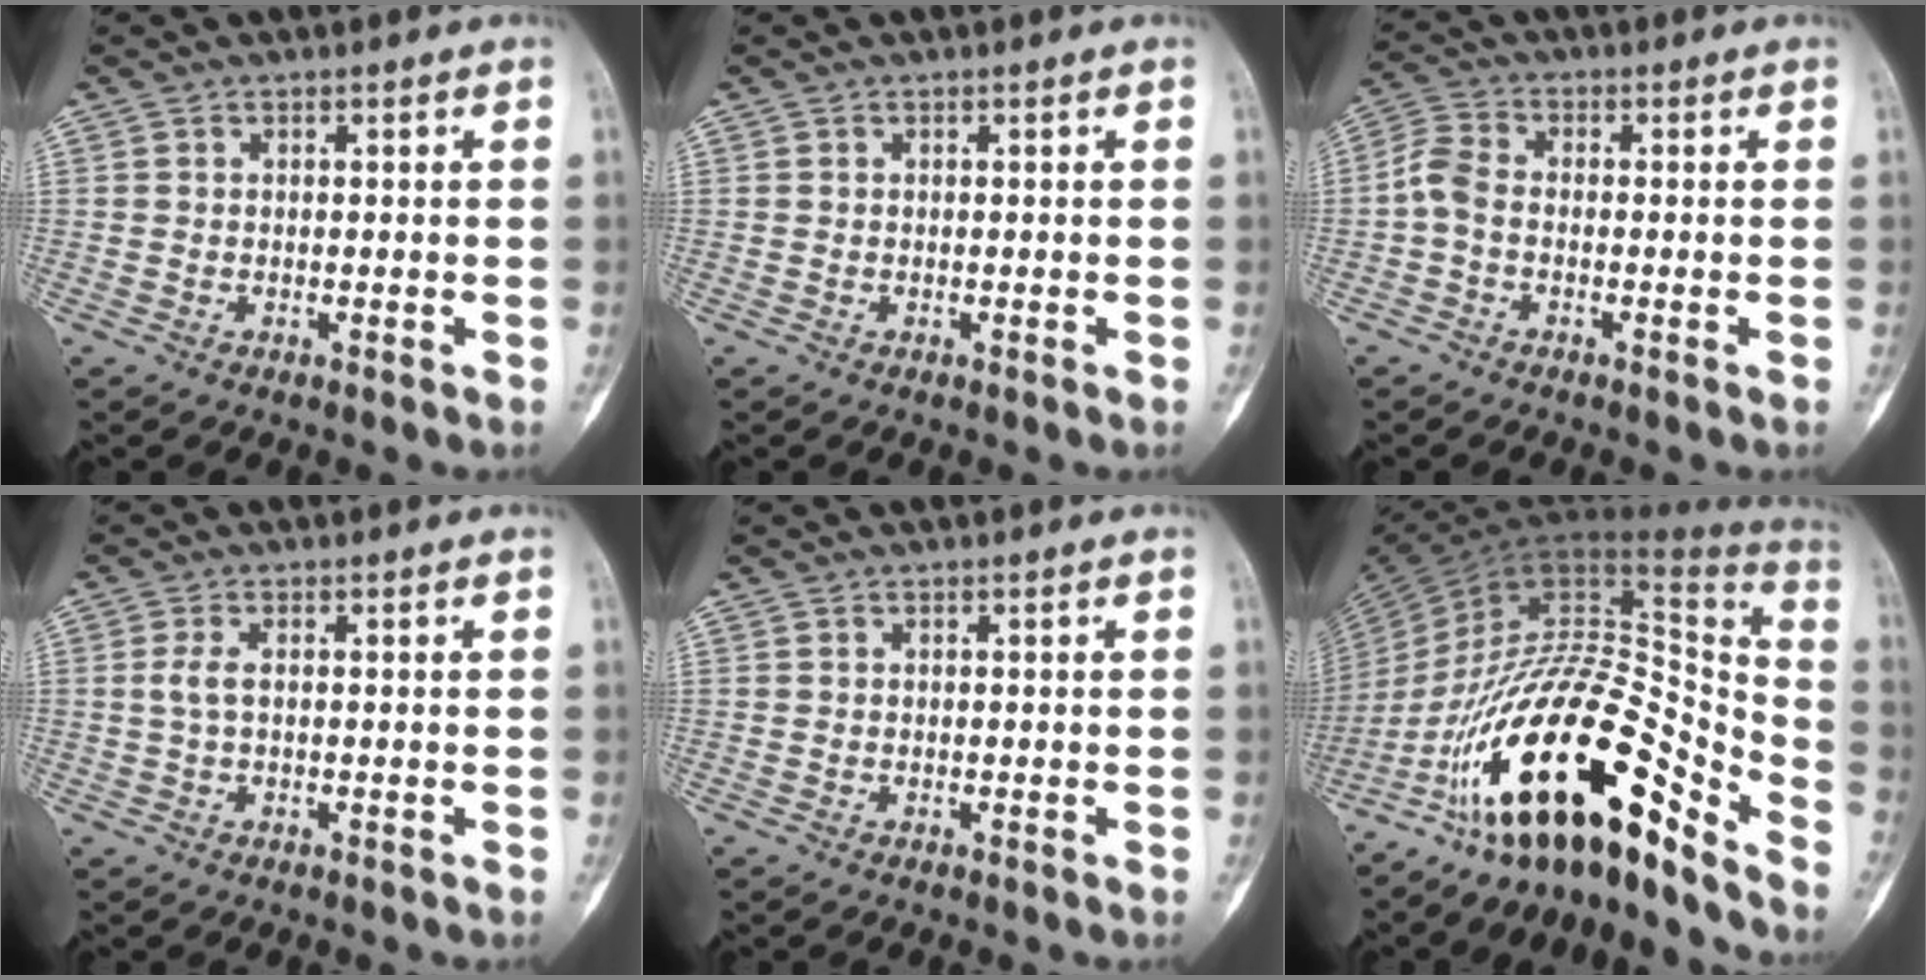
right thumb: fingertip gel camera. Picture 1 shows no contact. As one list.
[{"total": 0.0}, {"total": 4.4, "force": [-1.2, 2.6, 3.4], "torque": [-0.077, 0.015, -0.036]}, {"total": 2.1, "force": [0.2, 0.9, 1.9], "torque": [-0.047, 0.003, 0.004]}, {"total": 0.0}, {"total": 26.8, "force": [-17.0, 8.7, 18.8], "torque": [-0.272, 0.113, -0.284]}]